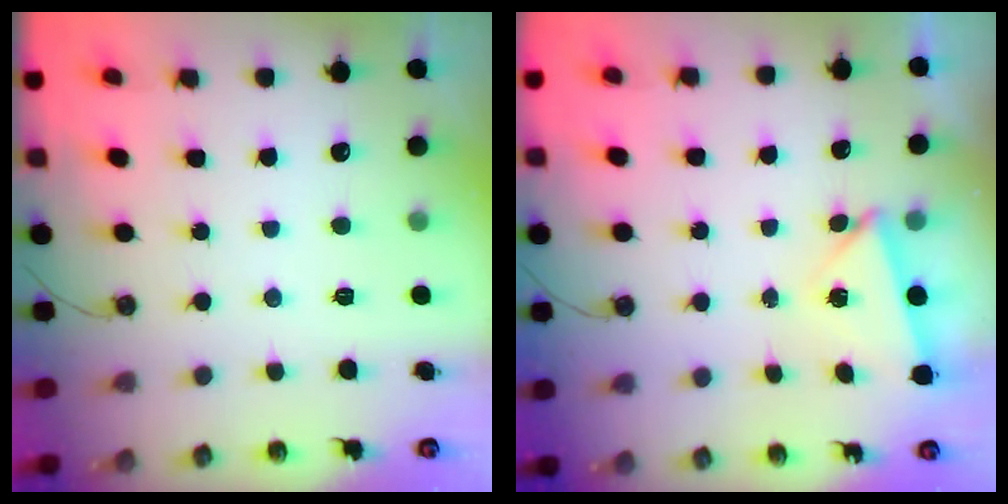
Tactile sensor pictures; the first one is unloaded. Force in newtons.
{"total": 3.9, "press": 3.2, "slide": 2.2}